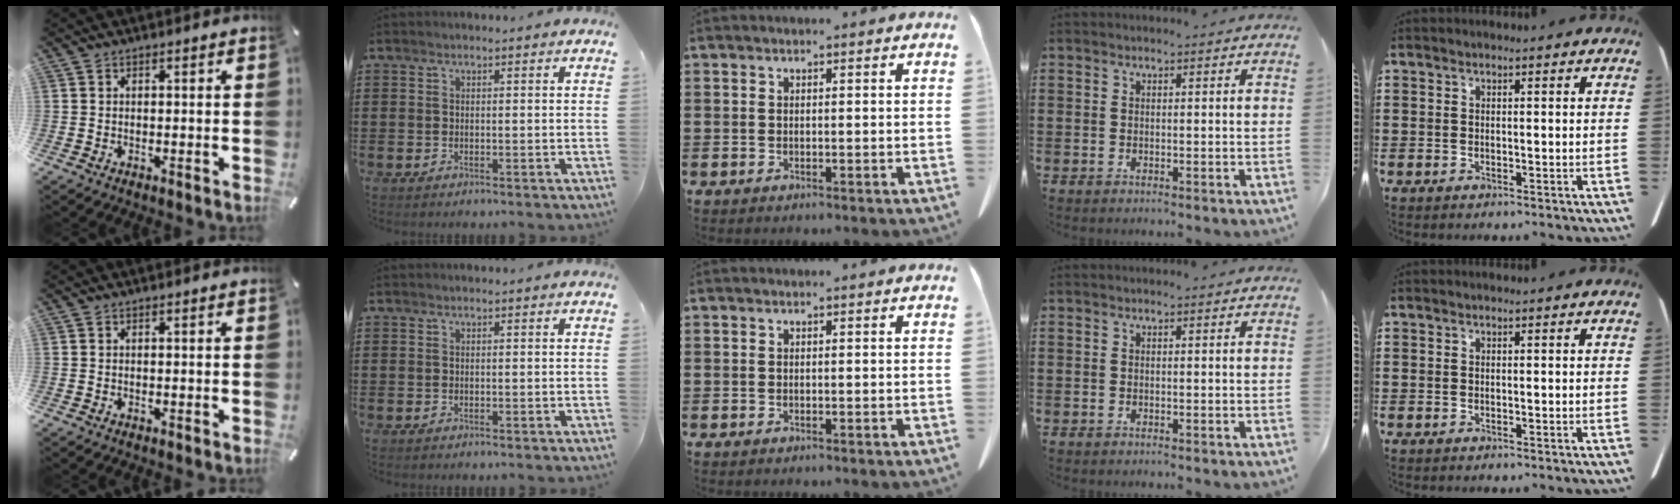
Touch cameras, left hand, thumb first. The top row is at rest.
{}